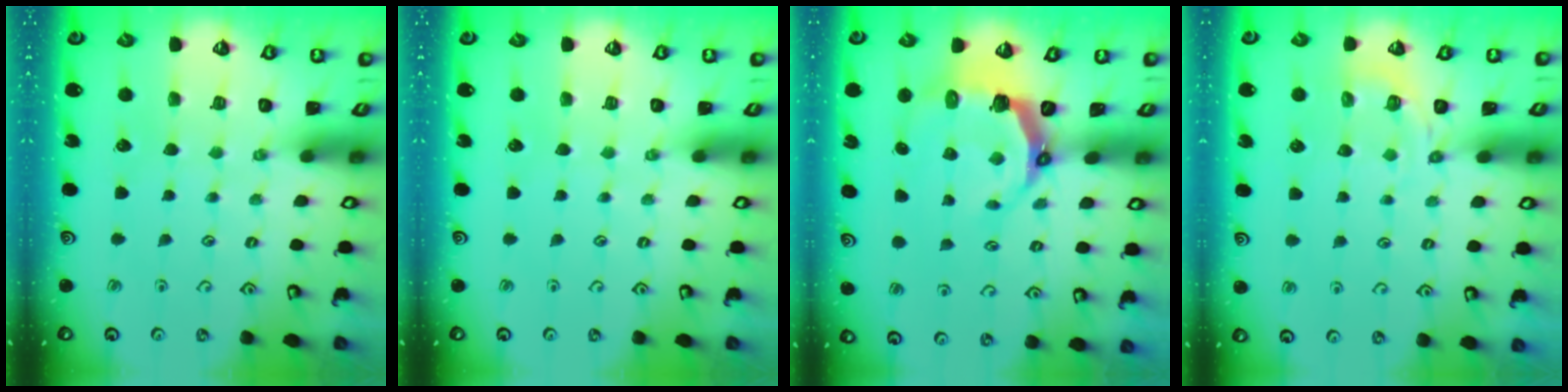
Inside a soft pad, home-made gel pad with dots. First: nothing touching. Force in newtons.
{"total": 0.0}
{"total": 7.5, "press": 5.8, "slide": 4.7}
{"total": 2.9, "press": 2.2, "slide": 1.8}